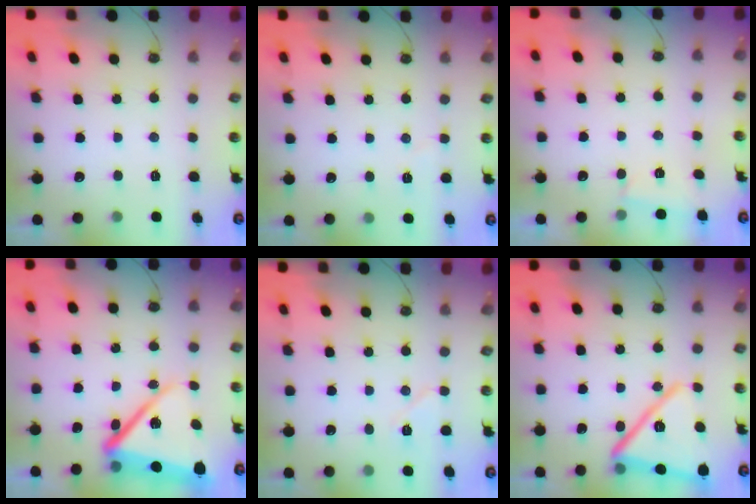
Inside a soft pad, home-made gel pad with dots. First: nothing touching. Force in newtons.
{"total": 2.3, "press": 1.7, "slide": 1.6}
{"total": 1.0, "press": 0.9, "slide": 0.4}
{"total": 16.2, "press": 16.1, "slide": 1.9}
{"total": 5.2, "press": 4.8, "slide": 2.1}
{"total": 18.7, "press": 18.4, "slide": 3.3}